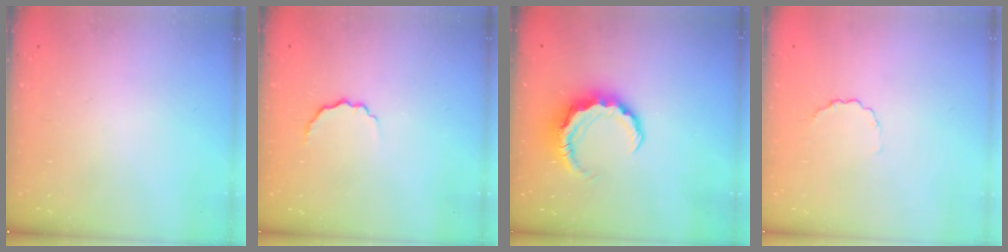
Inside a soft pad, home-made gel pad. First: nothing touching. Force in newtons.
{"total": 4.4, "press": 4.3, "slide": 1.2}
{"total": 7.8, "press": 7.8, "slide": 0.6}
{"total": 3.1, "press": 2.9, "slide": 1.0}